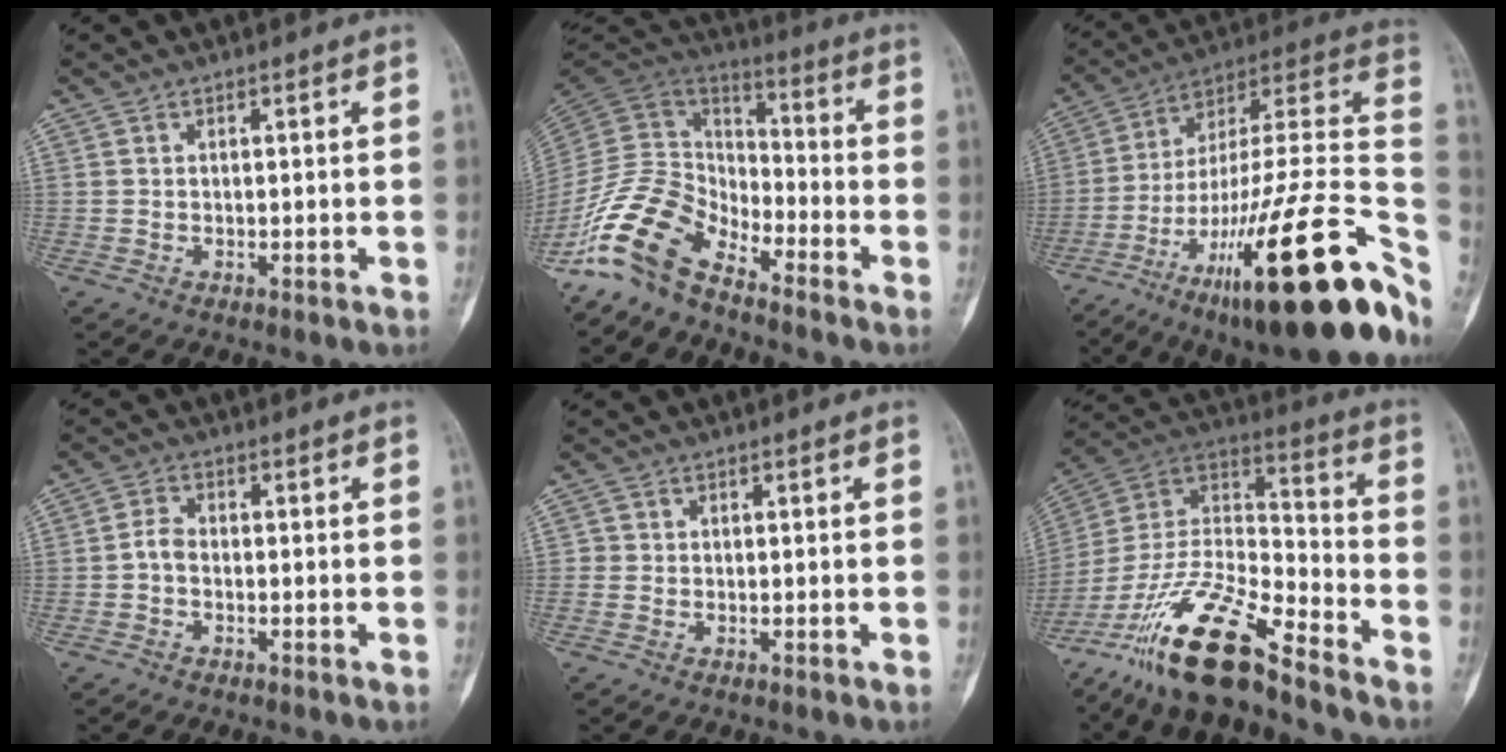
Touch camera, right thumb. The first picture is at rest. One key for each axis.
{"total": 13.4, "fx": -10.0, "fy": 6.1, "fz": 6.4, "tx": -0.117, "ty": 0.089, "tz": -0.209}
{"total": 35.6, "fx": -16.2, "fy": 8.2, "fz": 30.7, "tx": -0.384, "ty": 0.070, "tz": -0.250}
{"total": 2.3, "fx": -0.7, "fy": 1.4, "fz": 1.6, "tx": -0.029, "ty": 0.009, "tz": -0.021}
{"total": 0.8, "fx": -0.1, "fy": 0.8, "fz": 0.1, "tx": 0.004, "ty": 0.004, "tz": -0.004}
{"total": 19.5, "fx": -14.3, "fy": 4.4, "fz": 12.4, "tx": -0.240, "ty": 0.073, "tz": -0.268}